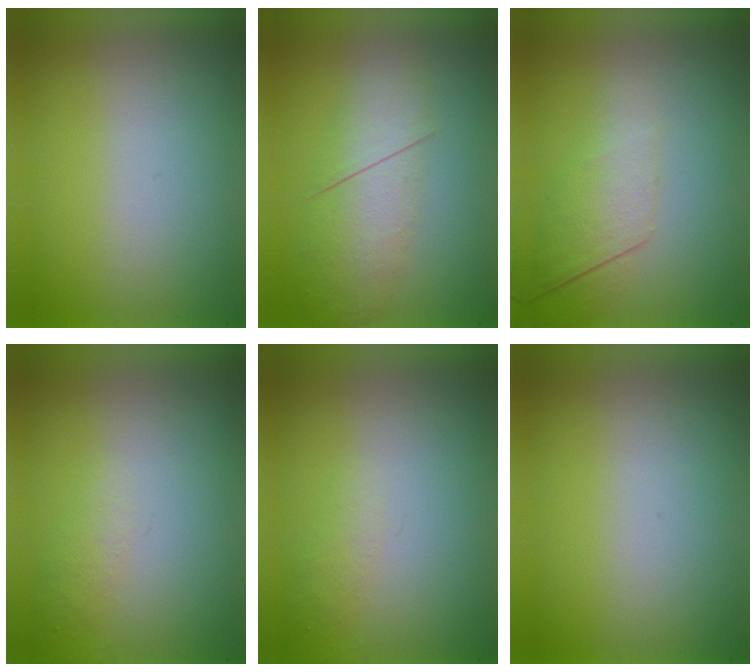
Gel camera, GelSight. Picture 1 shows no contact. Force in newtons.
{"total": 3.0}
{"total": 2.3}
{"total": 1.2}
{"total": 1.1}
{"total": 0.0}